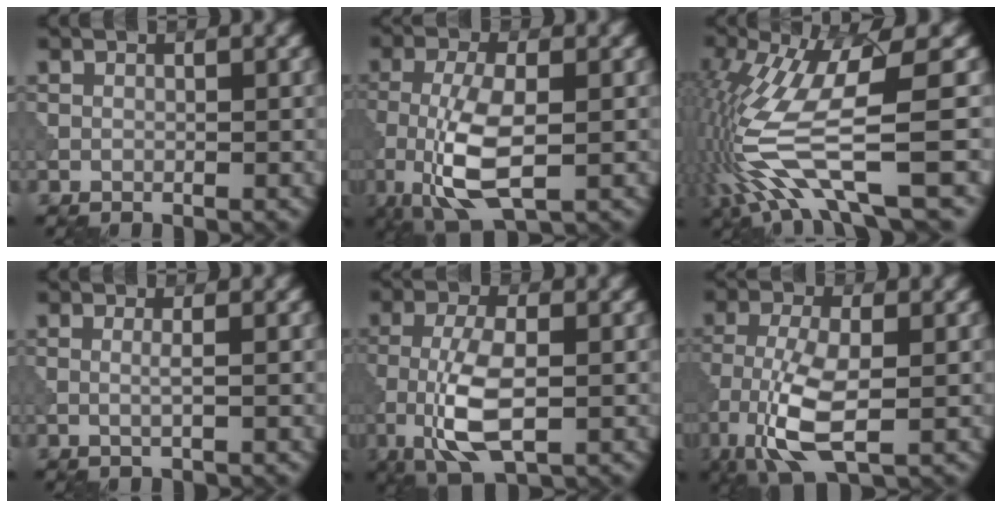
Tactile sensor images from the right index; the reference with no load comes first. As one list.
[{"total": 6.9, "force": [-1.7, 2.5, 6.1], "torque": [-0.139, -0.003, -0.034]}, {"total": 11.1, "force": [-2.4, 2.9, 10.4], "torque": [-0.225, -0.003, -0.043]}, {"total": 1.1, "force": [0.1, 0.2, 1.1], "torque": [-0.020, -0.002, -0.005]}, {"total": 6.5, "force": [-1.7, 2.5, 5.8], "torque": [-0.124, 0.000, -0.034]}, {"total": 7.3, "force": [-2.7, 2.7, 6.1], "torque": [-0.142, -0.005, -0.058]}]